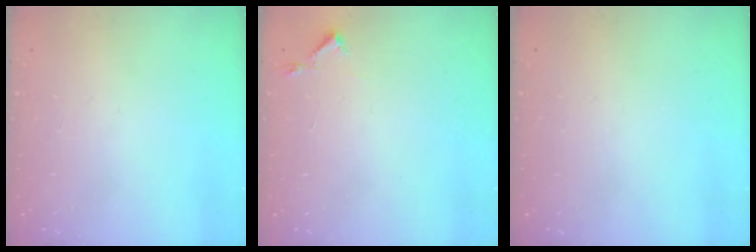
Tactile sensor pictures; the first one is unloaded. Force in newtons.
{"total": 2.7, "press": 2.6, "slide": 0.4}
{"total": 0.0}